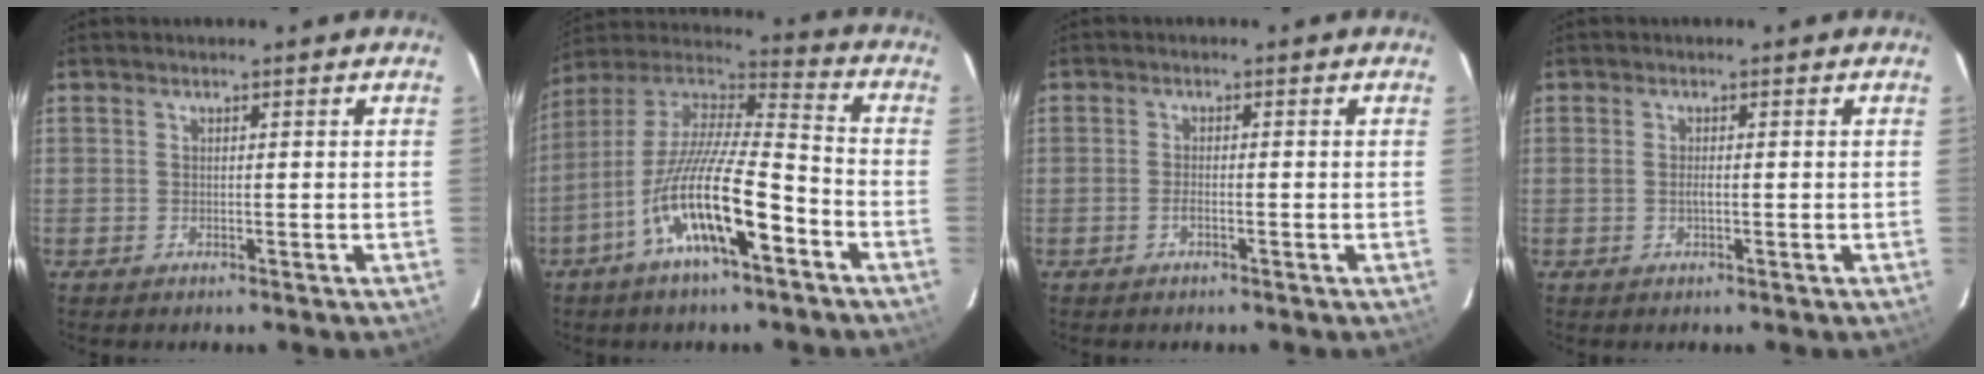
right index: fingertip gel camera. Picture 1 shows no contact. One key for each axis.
{"total": 18.4, "fx": -9.0, "fy": 4.0, "fz": 15.6, "tx": -0.283, "ty": -0.028, "tz": -0.171}
{"total": 1.3, "fx": -0.8, "fy": 0.2, "fz": 1.0, "tx": -0.022, "ty": 0.001, "tz": -0.016}
{"total": 1.1, "fx": -0.2, "fy": 0.2, "fz": 1.1, "tx": -0.022, "ty": 0.000, "tz": -0.004}